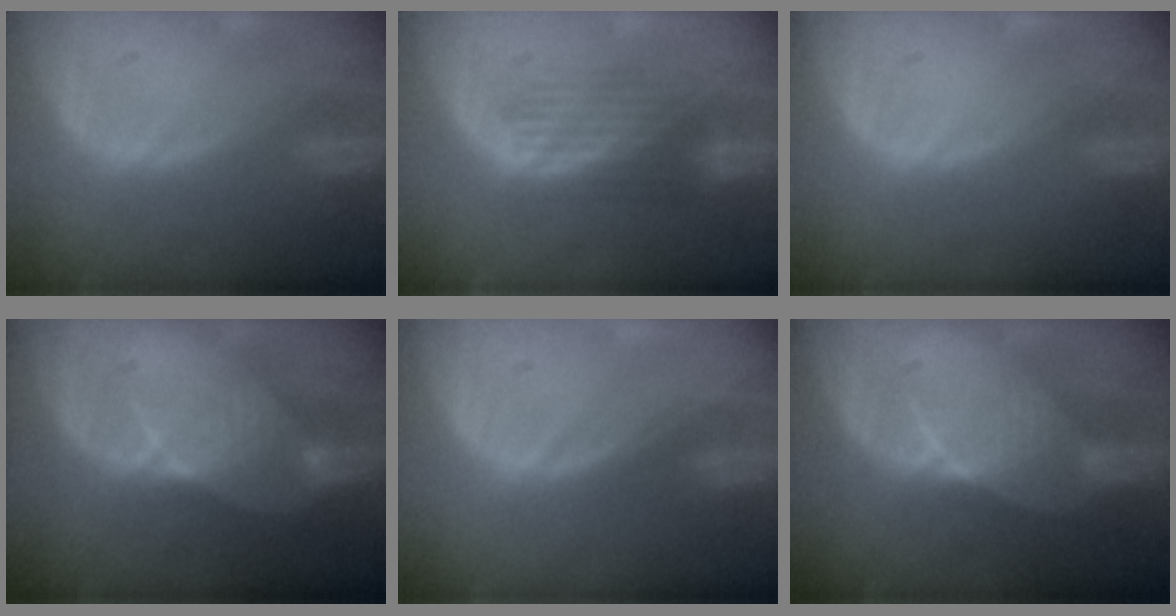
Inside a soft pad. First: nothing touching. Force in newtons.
{"total": 5.2, "press": 5.1, "slide": 0.3}
{"total": 0.0}
{"total": 7.2, "press": 6.6, "slide": 2.8}
{"total": 0.0}
{"total": 6.8, "press": 6.5, "slide": 2.2}